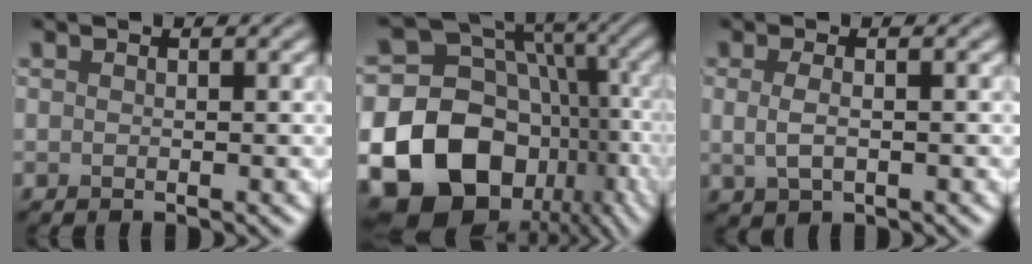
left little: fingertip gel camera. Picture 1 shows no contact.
{"total": 21.2, "force": [-7.2, 16.9, 10.6], "torque": [-0.200, -0.036, -0.114]}
{"total": 2.1, "force": [-0.1, 1.1, 1.8], "torque": [-0.043, -0.004, 0.000]}